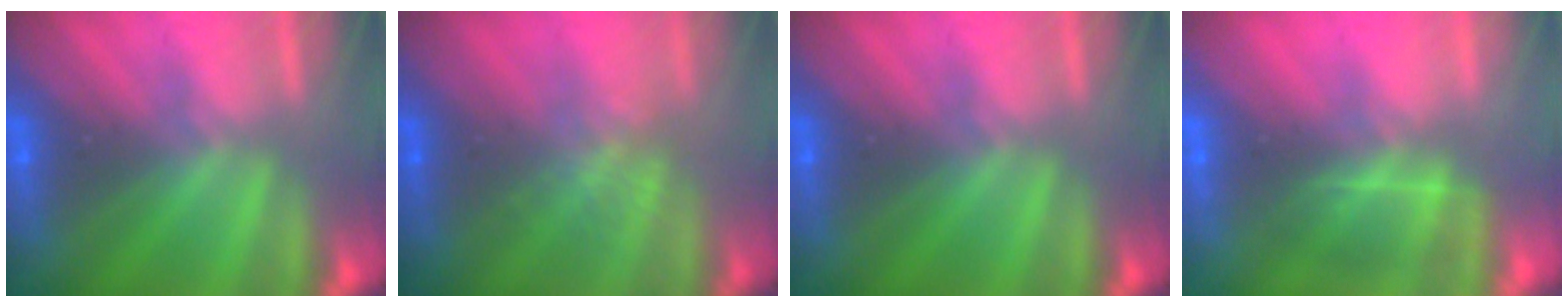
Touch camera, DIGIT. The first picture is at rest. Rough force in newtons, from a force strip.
{"total": 1.0}
{"total": 0.0}
{"total": 4.7}